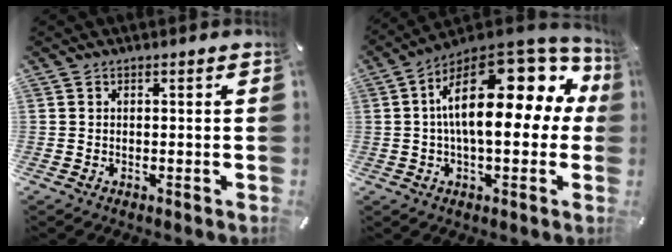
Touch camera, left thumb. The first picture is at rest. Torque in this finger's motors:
{"motor_torque": [1.34, 1.46, 2.77, 0.00, 0.76]}